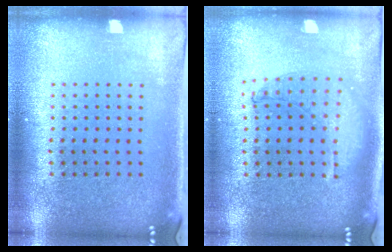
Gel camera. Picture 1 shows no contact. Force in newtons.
{"total": 1.0, "press": 0.9, "slide": 0.3}